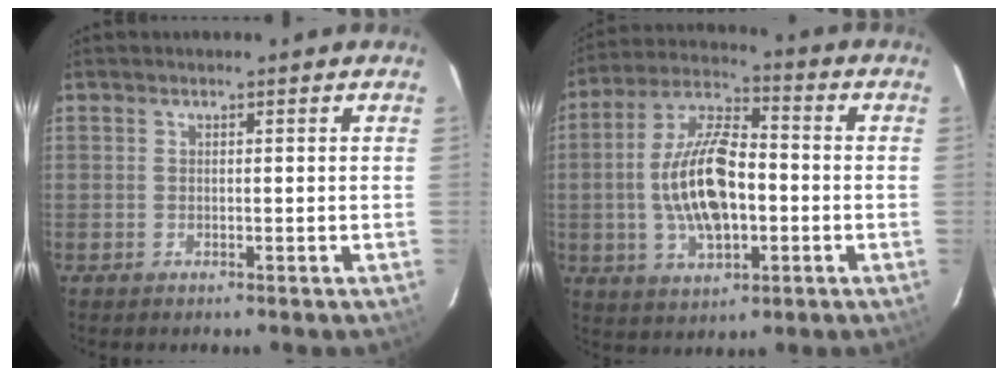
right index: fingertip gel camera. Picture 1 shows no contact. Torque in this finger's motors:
{"motor_torque": [2.14, 0.00, 0.50, 0.21]}